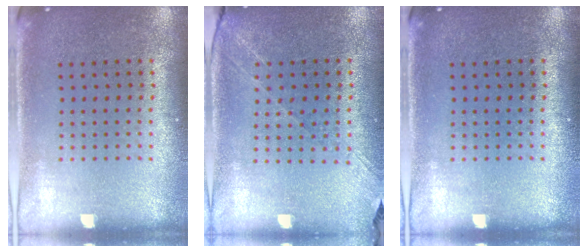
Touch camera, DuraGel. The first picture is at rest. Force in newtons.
{"total": 1.4, "press": 1.3, "slide": 0.6}
{"total": 0.0}